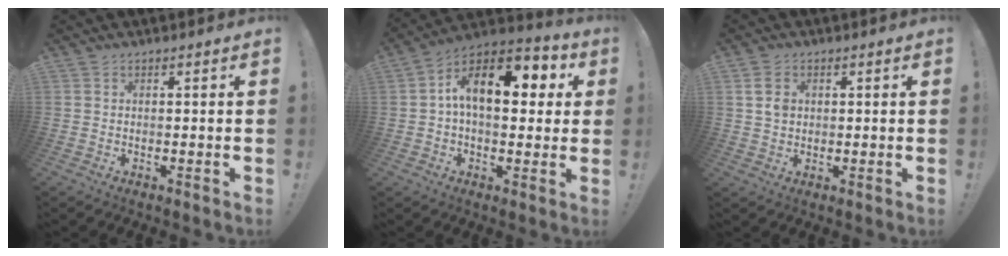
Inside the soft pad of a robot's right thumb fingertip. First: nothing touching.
{"total": 15.4, "force": [3.6, 8.6, 12.3], "torque": [-0.179, 0.001, 0.059]}
{"total": 3.8, "force": [1.0, 3.1, 2.0], "torque": [-0.023, -0.001, 0.016]}